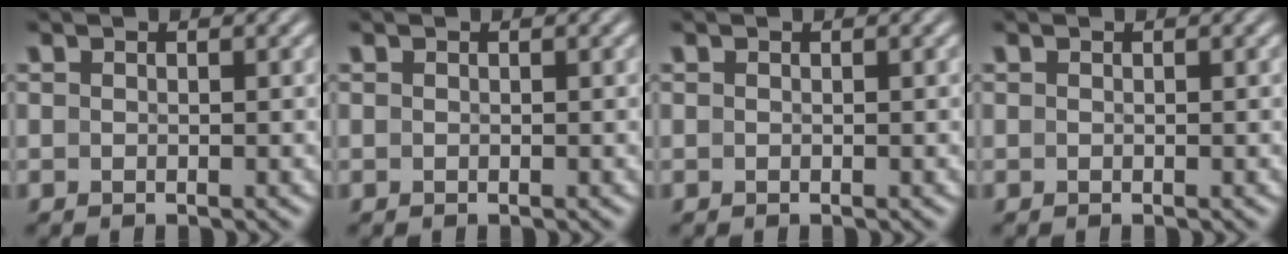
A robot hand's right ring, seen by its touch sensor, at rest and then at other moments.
{"total": 0.0}
{"total": 0.0}
{"total": 0.0}